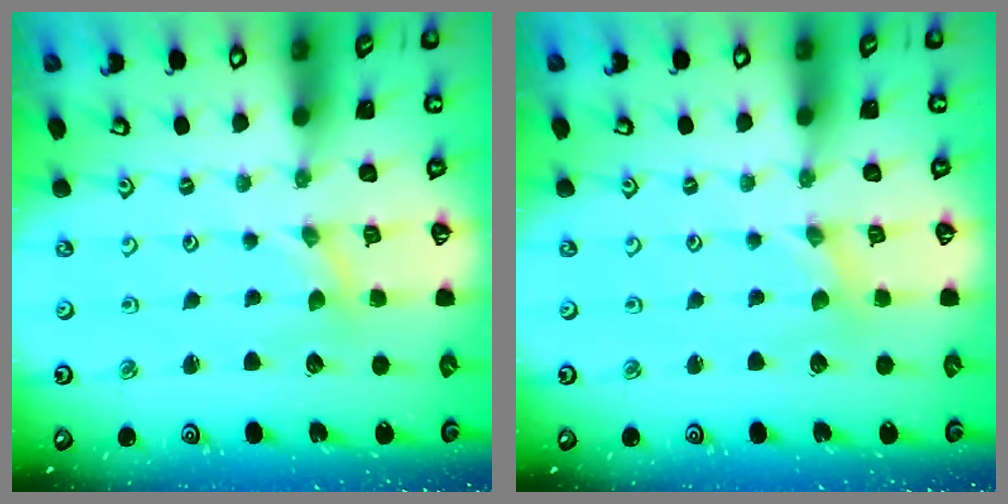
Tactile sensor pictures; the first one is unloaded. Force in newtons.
{"total": 0.0}